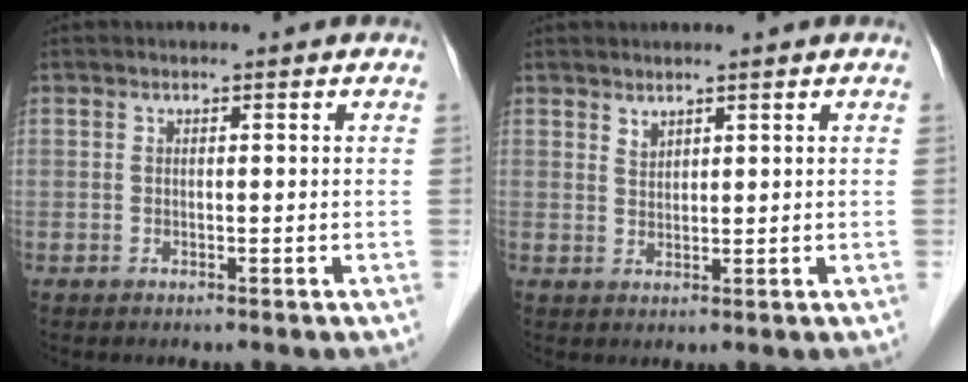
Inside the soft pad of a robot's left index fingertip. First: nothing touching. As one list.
[{"total": 1.2, "force": [1.1, 0.4, 0.4], "torque": [-0.007, -0.001, 0.023]}]